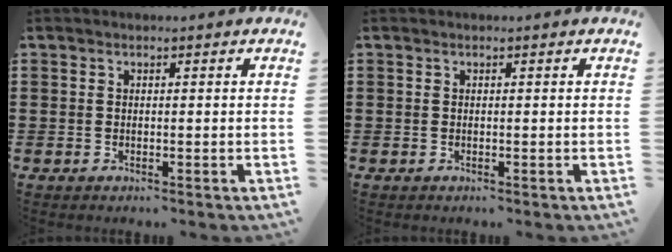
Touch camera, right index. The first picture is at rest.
{"total": 0.0}